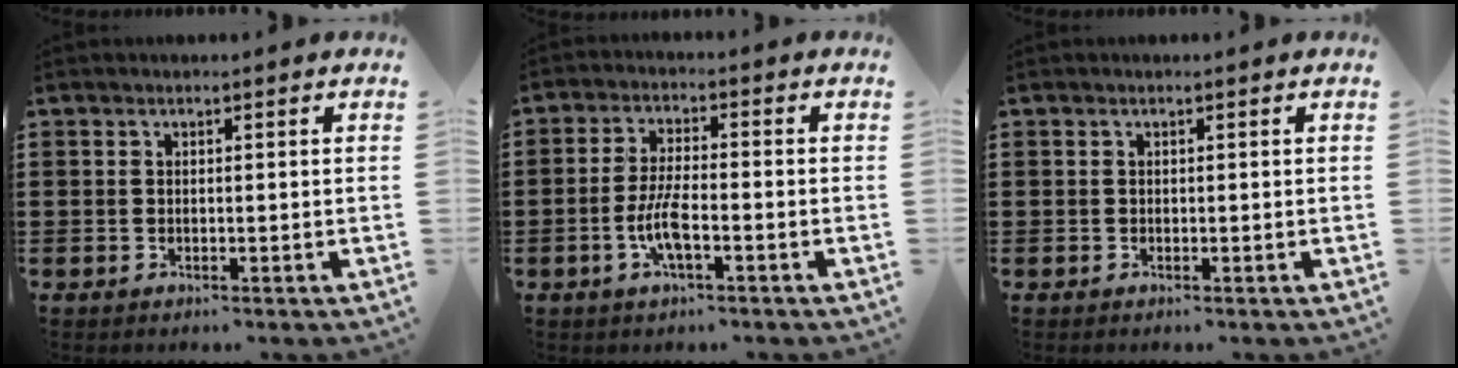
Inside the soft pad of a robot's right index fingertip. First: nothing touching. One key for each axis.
{"total": 5.8, "fx": -1.9, "fy": 1.6, "fz": 5.2, "tx": -0.122, "ty": -0.008, "tz": -0.043}
{"total": 0.0}